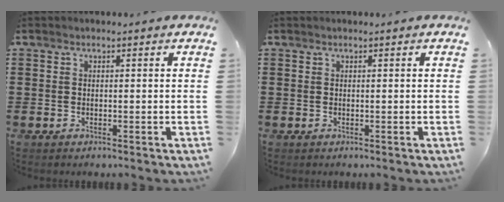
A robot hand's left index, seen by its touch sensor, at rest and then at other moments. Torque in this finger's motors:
{"motor_torque": [0.71, 0.72, -0.01, 0.01]}